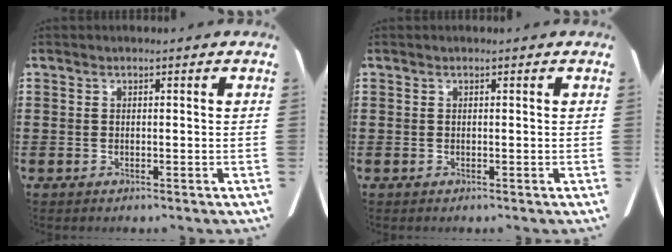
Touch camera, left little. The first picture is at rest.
{"total": 0.0}